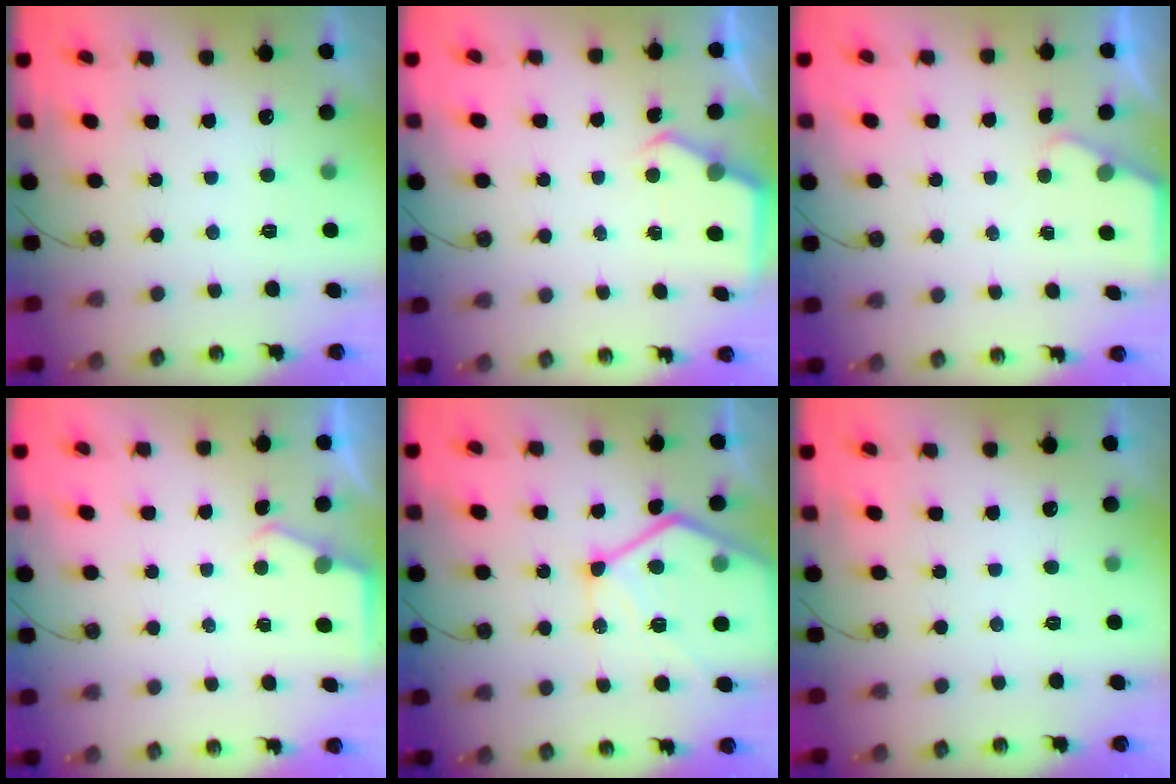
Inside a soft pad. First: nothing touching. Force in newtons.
{"total": 3.9, "press": 3.9, "slide": 0.4}
{"total": 1.7, "press": 1.7, "slide": 0.3}
{"total": 2.3, "press": 2.3, "slide": 0.3}
{"total": 19.5, "press": 19.4, "slide": 1.8}
{"total": 0.0}